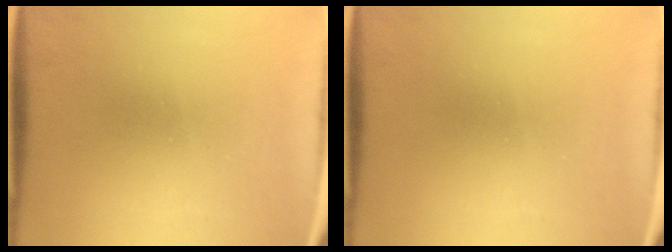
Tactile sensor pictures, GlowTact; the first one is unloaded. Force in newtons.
{"total": 0.0}